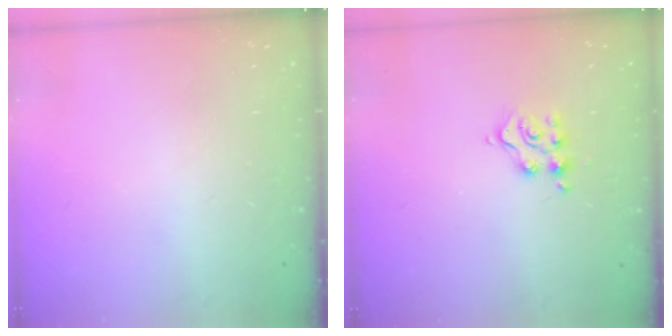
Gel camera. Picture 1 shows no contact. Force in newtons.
{"total": 5.7, "press": 5.7, "slide": 0.0}